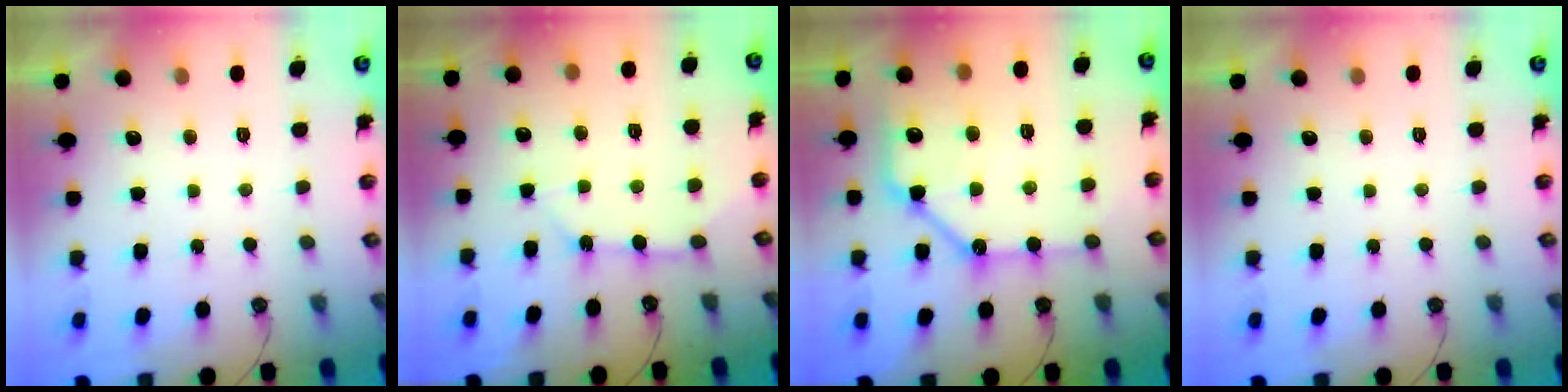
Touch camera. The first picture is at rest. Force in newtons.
{"total": 8.1, "press": 8.1, "slide": 0.4}
{"total": 16.3, "press": 16.2, "slide": 1.8}
{"total": 0.0}